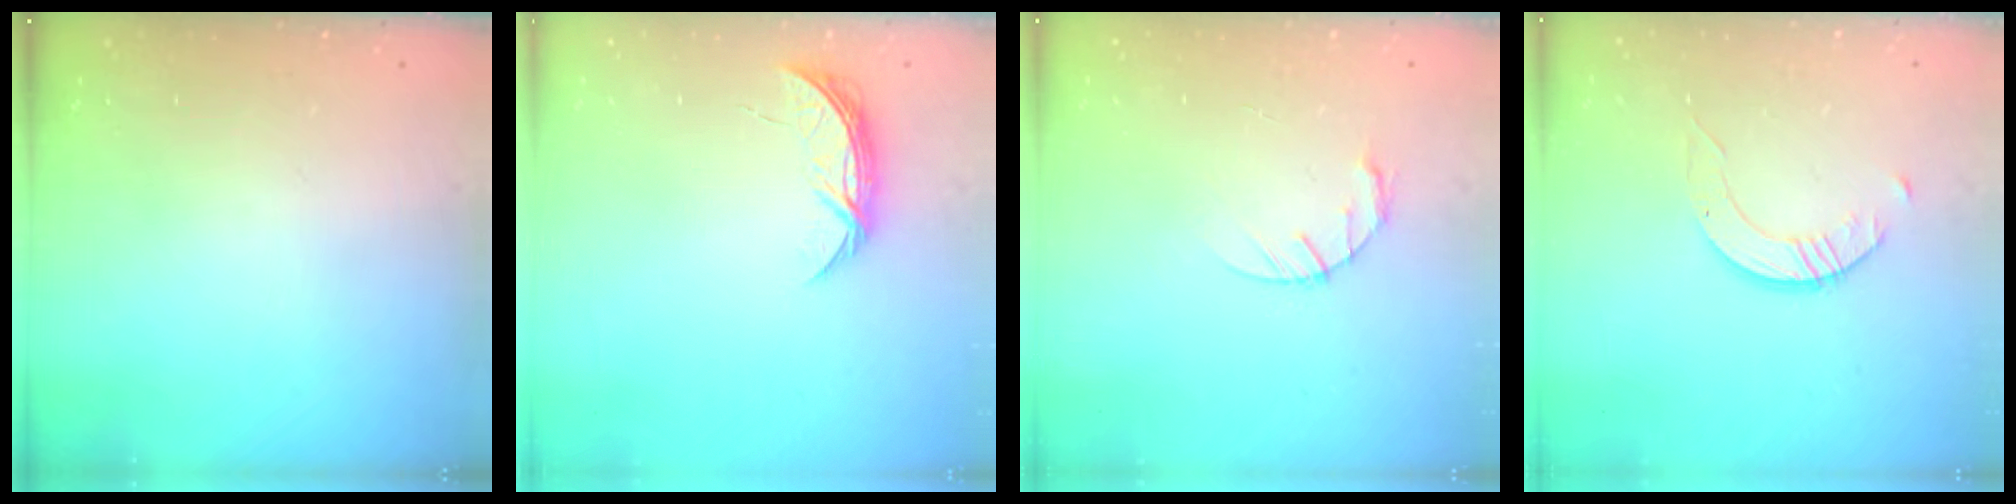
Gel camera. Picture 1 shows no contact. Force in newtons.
{"total": 5.4, "press": 5.4, "slide": 0.5}
{"total": 3.0, "press": 3.0, "slide": 0.5}
{"total": 2.4, "press": 2.4, "slide": 0.3}